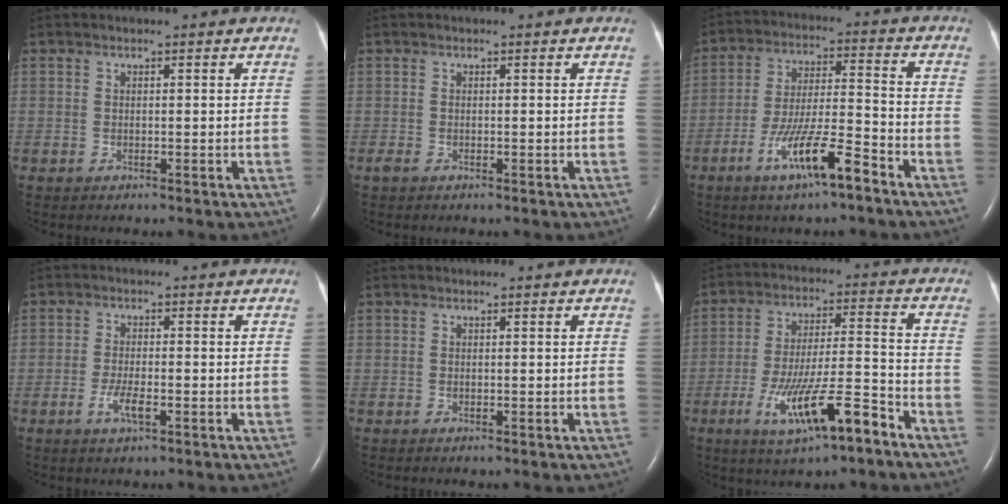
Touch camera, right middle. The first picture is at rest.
{"total": 0.6, "force": [-0.4, 0.2, 0.4], "torque": [-0.013, -0.002, -0.007]}
{"total": 10.6, "force": [-6.4, 1.1, 8.4], "torque": [-0.155, -0.007, -0.116]}
{"total": 3.3, "force": [-1.4, 0.8, 2.9], "torque": [-0.063, -0.002, -0.026]}
{"total": 0.0}
{"total": 12.8, "force": [-7.1, 1.7, 10.5], "torque": [-0.185, -0.004, -0.116]}